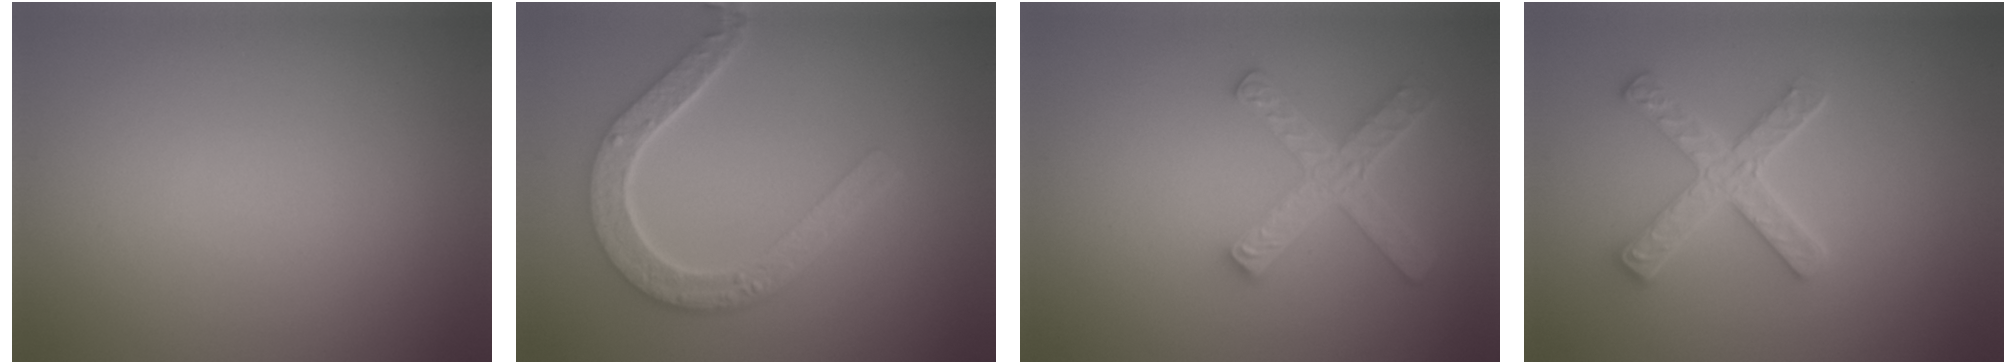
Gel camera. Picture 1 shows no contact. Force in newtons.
{"total": 5.1, "press": 4.0, "slide": 3.2}
{"total": 4.8, "press": 3.6, "slide": 3.1}
{"total": 3.3, "press": 3.0, "slide": 1.3}